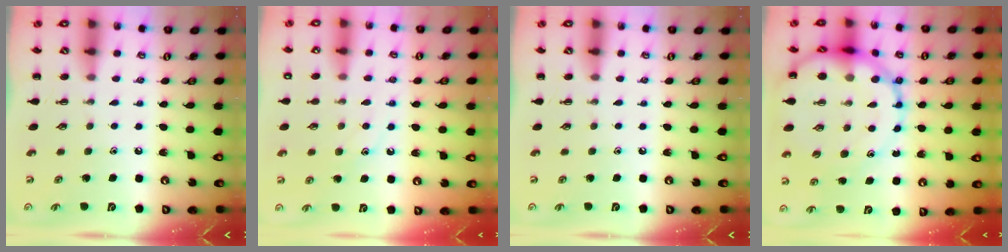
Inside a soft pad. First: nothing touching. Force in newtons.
{"total": 10.0, "press": 9.9, "slide": 1.4}
{"total": 0.0}
{"total": 19.0, "press": 18.6, "slide": 3.5}